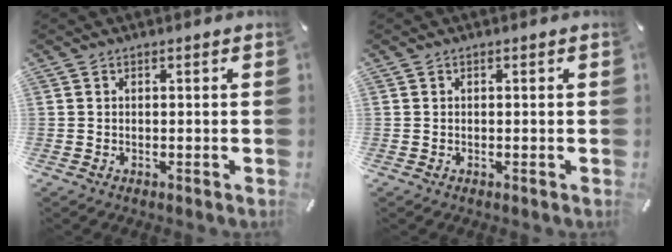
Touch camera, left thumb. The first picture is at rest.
{"total": 0.0}